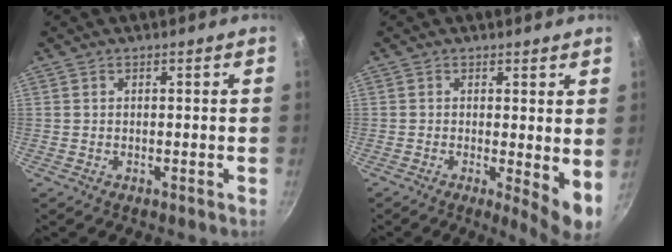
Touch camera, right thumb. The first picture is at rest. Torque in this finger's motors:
{"motor_torque": [-0.50, 0.85, -0.04, 0.19, 0.06]}